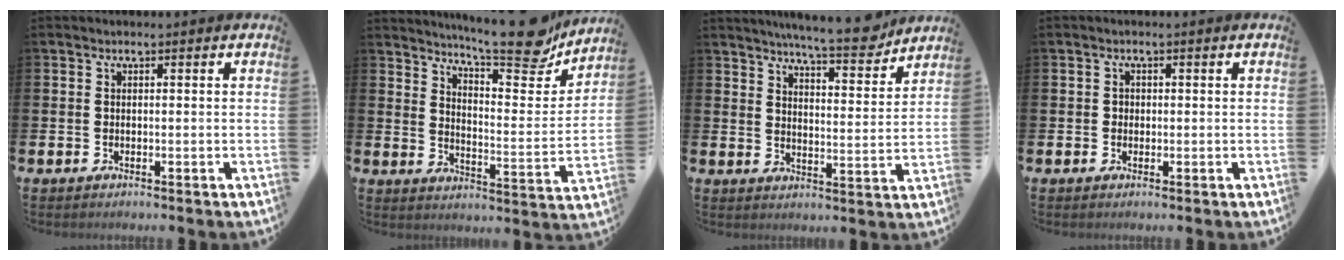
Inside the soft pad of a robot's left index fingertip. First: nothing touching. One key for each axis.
{"total": 11.4, "fx": 10.2, "fy": 1.4, "fz": 4.8, "tx": -0.090, "ty": -0.069, "tz": 0.175}
{"total": 8.2, "fx": 7.7, "fy": 0.5, "fz": 2.9, "tx": -0.060, "ty": -0.047, "tz": 0.133}
{"total": 0.9, "fx": 0.0, "fy": 0.9, "fz": 0.3, "tx": 0.001, "ty": 0.005, "tz": -0.003}